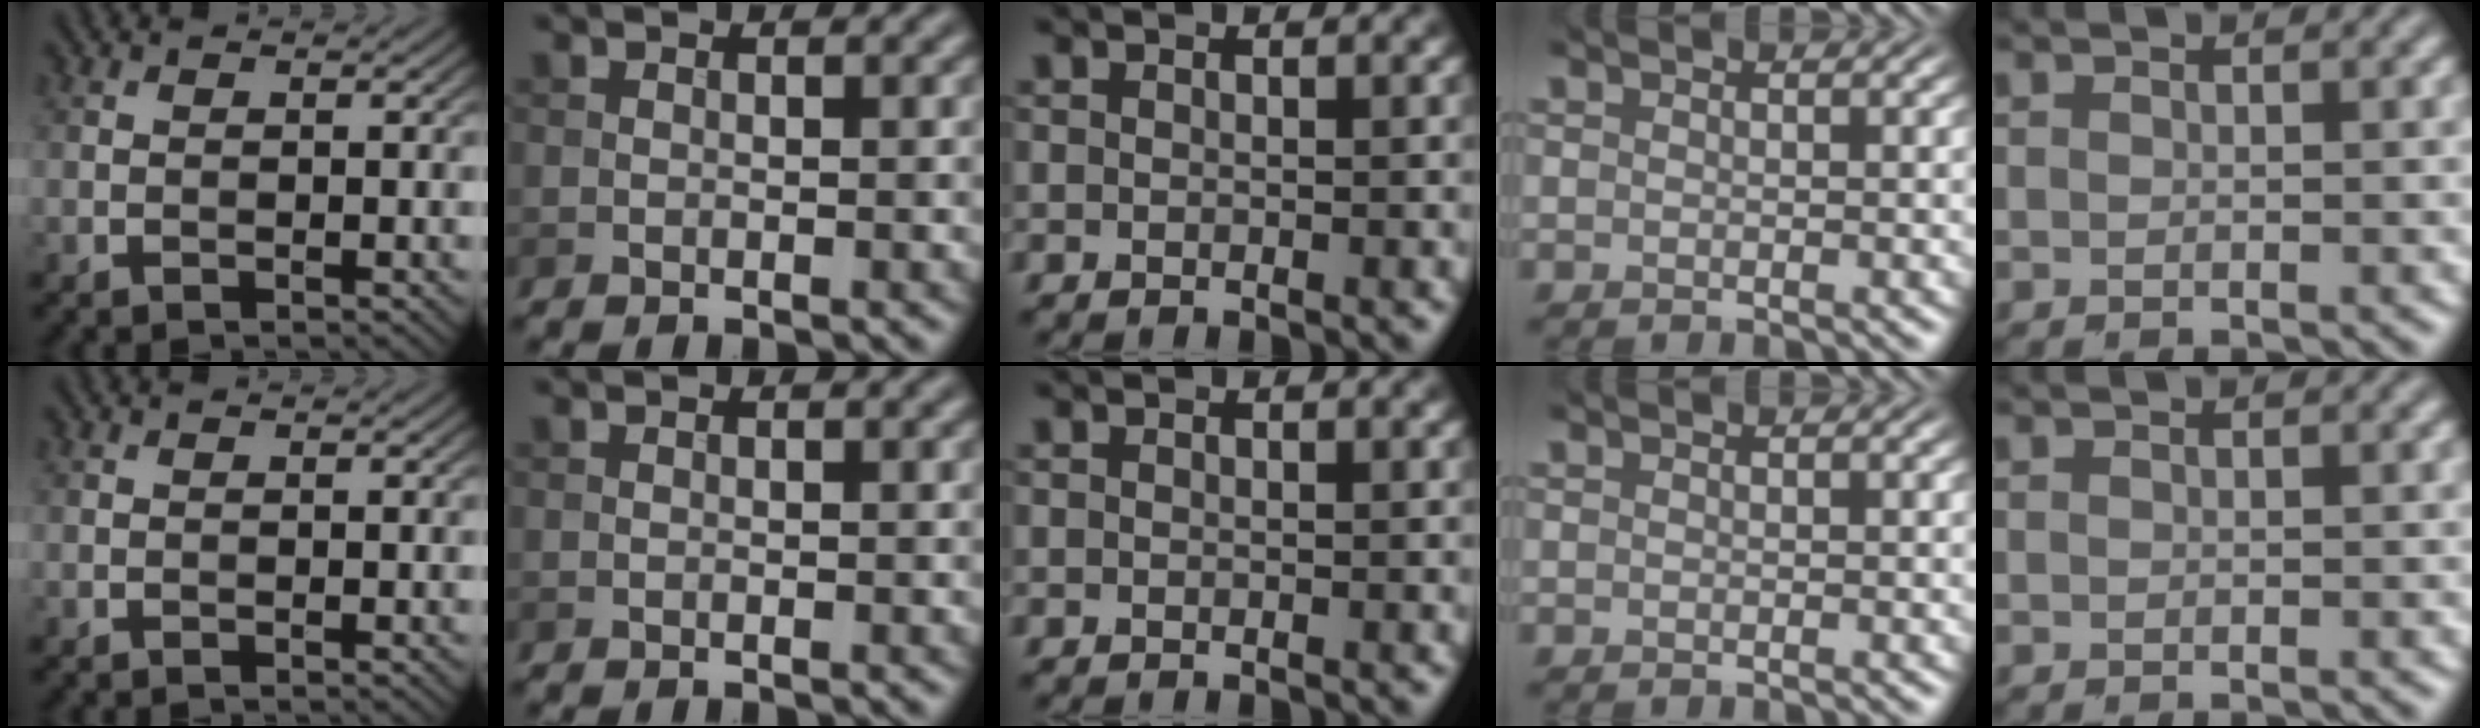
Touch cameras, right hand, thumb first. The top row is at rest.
{}